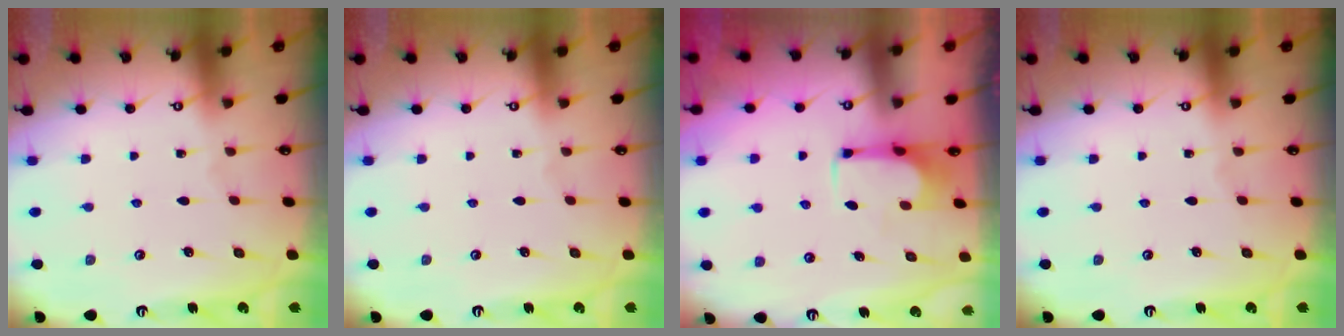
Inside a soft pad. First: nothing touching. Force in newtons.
{"total": 0.0}
{"total": 0.9, "press": 0.2, "slide": 0.9}
{"total": 0.0}